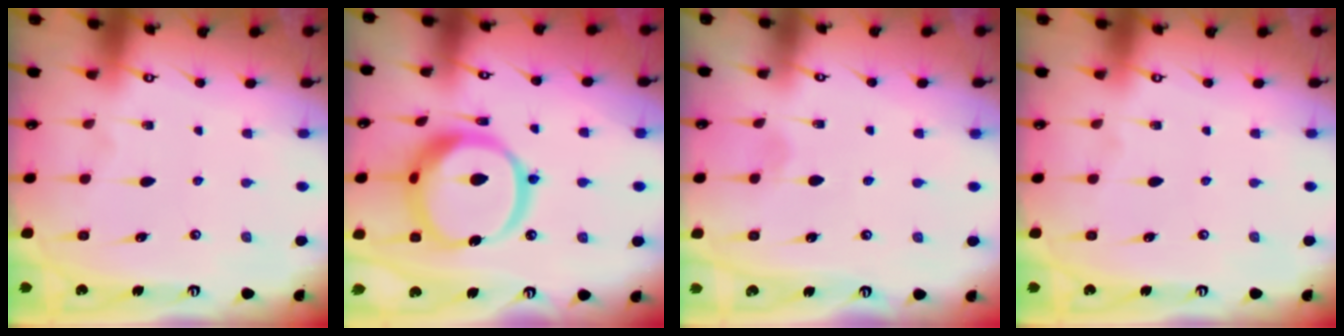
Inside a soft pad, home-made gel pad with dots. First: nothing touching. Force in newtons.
{"total": 18.8, "press": 18.7, "slide": 2.2}
{"total": 1.2, "press": 1.2, "slide": 0.1}
{"total": 0.0}